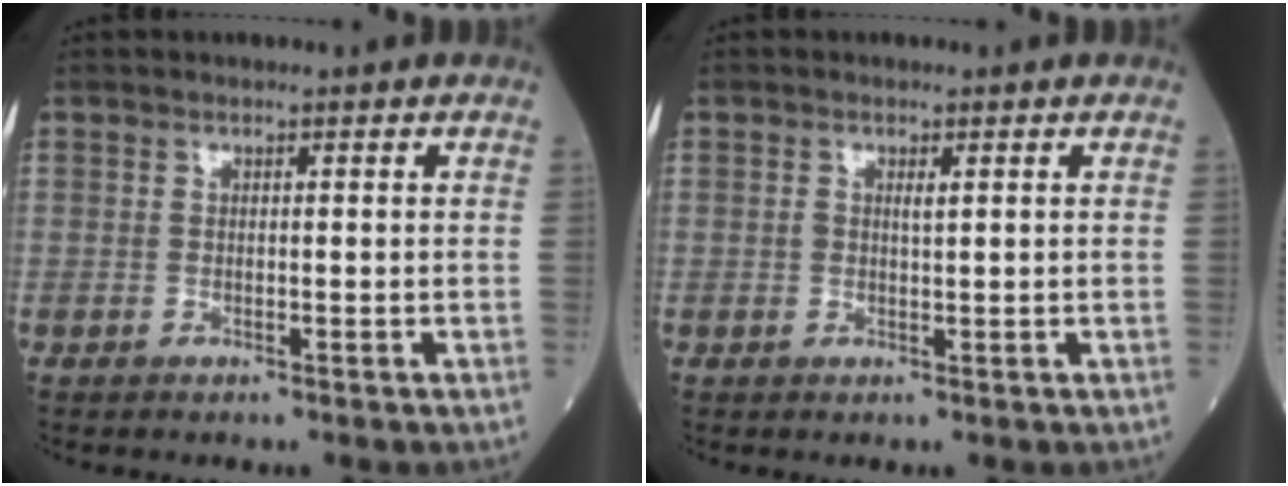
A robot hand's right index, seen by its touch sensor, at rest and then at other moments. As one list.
[{"total": 1.4, "force": [0.5, 0.4, 1.3], "torque": [-0.027, 0.001, 0.009]}]